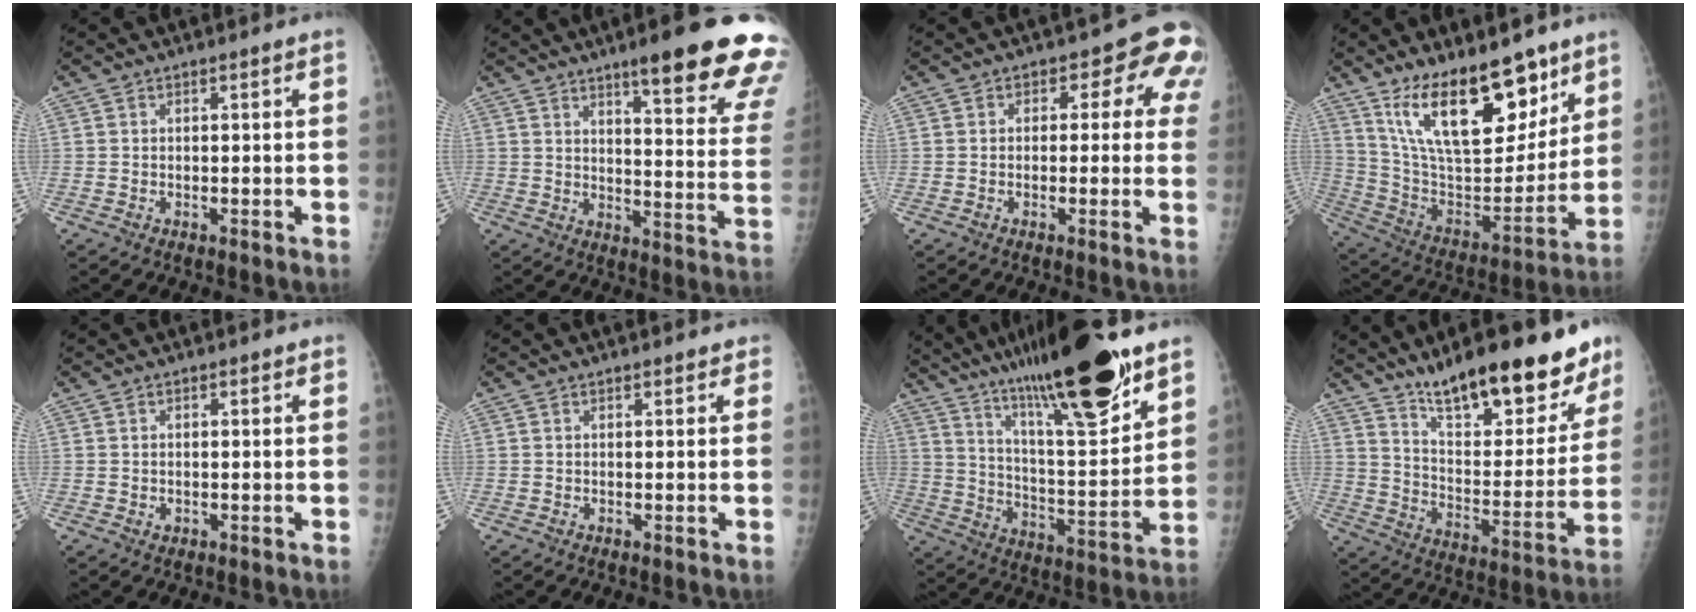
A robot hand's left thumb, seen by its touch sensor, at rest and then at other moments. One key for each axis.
{"total": 21.7, "fx": 14.6, "fy": 3.3, "fz": 15.7, "tx": -0.179, "ty": -0.066, "tz": 0.186}
{"total": 8.2, "fx": 2.2, "fy": 5.1, "fz": 6.1, "tx": -0.014, "ty": 0.011, "tz": 0.011}
{"total": 22.7, "fx": 14.5, "fy": 9.1, "fz": 14.8, "tx": -0.199, "ty": -0.080, "tz": 0.263}
{"total": 0.9, "fx": 0.1, "fy": 0.7, "fz": 0.4, "tx": -0.002, "ty": 0.000, "tz": 0.002}
{"total": 0.9, "fx": 0.6, "fy": 0.5, "fz": 0.4, "tx": 0.003, "ty": -0.001, "tz": 0.002}
{"total": 23.5, "fx": 16.1, "fy": 3.7, "fz": 16.7, "tx": -0.256, "ty": -0.070, "tz": 0.272}
{"total": 24.2, "fx": 17.7, "fy": 7.4, "fz": 14.8, "tx": -0.171, "ty": -0.091, "tz": 0.277}